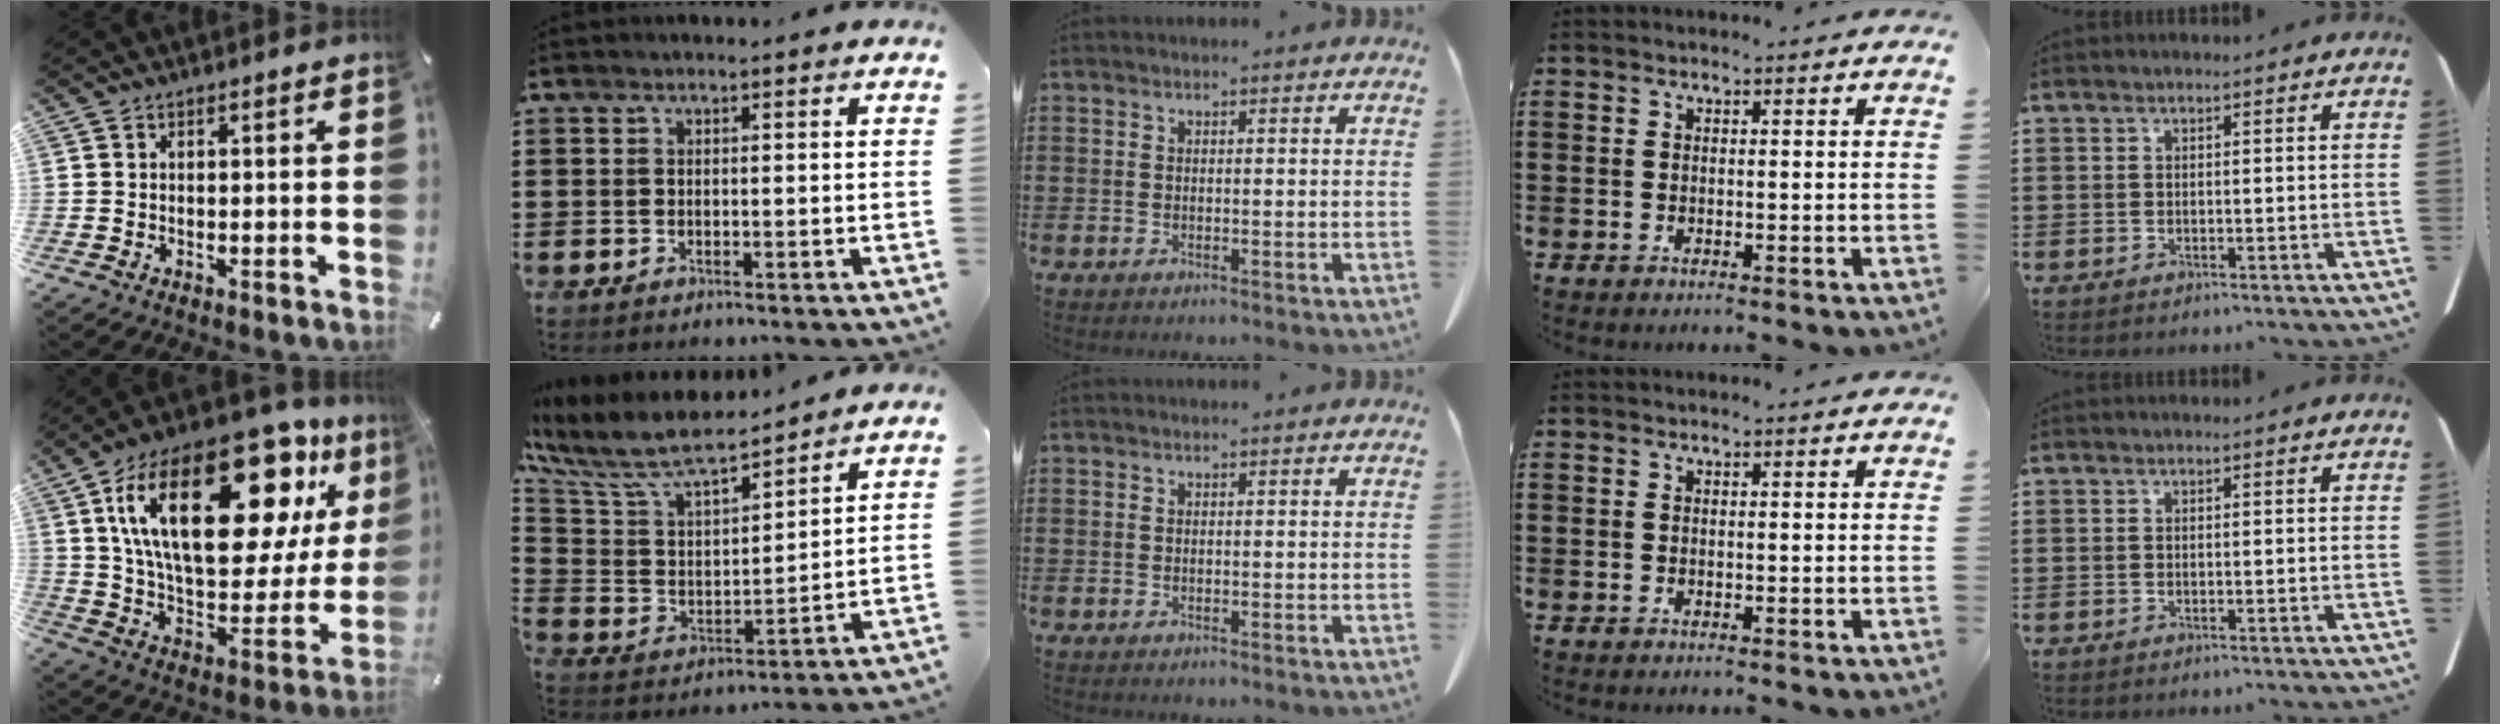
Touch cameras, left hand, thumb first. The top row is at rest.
{"thumb": {"total": 31.6, "force": [14.6, 14.8, 23.8], "torque": [-0.418, -0.081, 0.243]}, "index": {"total": 9.4, "force": [7.8, 2.5, 4.7], "torque": [-0.132, -0.047, 0.131]}}